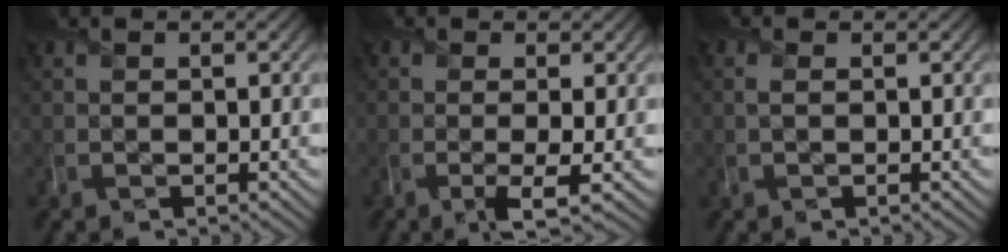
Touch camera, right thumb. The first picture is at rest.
{"total": 2.6, "force": [-0.5, 0.2, 2.6], "torque": [-0.050, -0.002, -0.014]}
{"total": 0.7, "force": [0.2, 0.3, 0.6], "torque": [-0.019, 0.002, 0.002]}